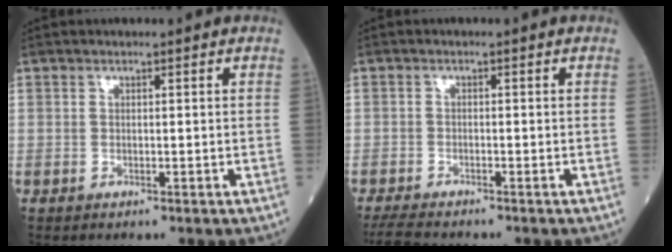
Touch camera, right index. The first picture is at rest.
{"total": 4.5, "force": [-4.1, 1.0, 1.5], "torque": [-0.031, -0.016, -0.073]}